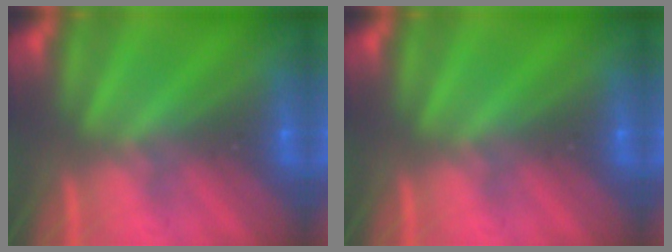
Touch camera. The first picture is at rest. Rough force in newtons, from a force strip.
{"total": 0.0}